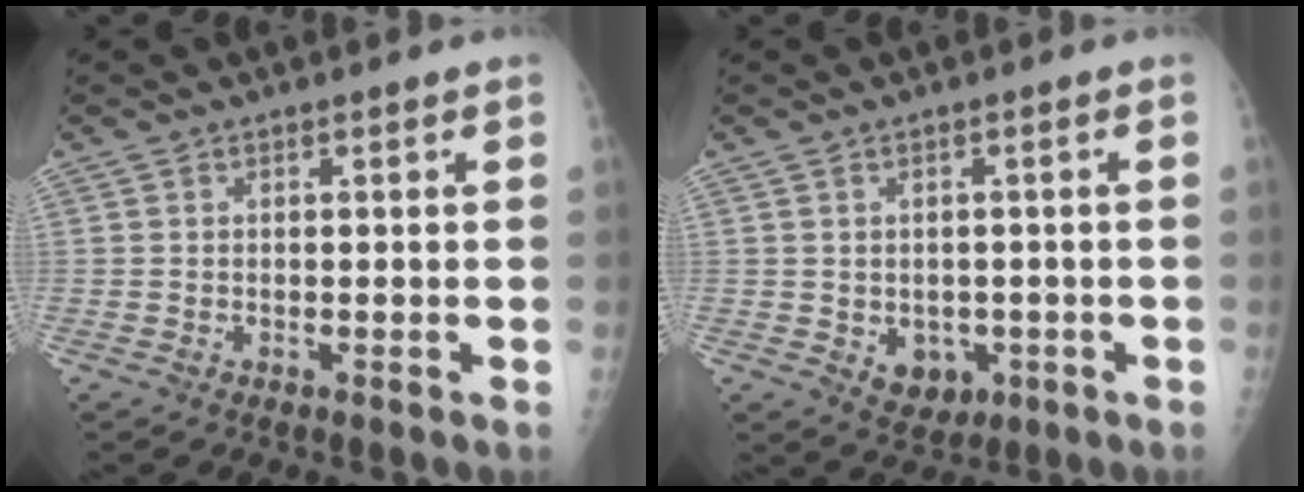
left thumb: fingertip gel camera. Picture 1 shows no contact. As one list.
[{"total": 5.6, "force": [-1.3, 4.4, 3.1], "torque": [-0.021, 0.001, -0.003]}]